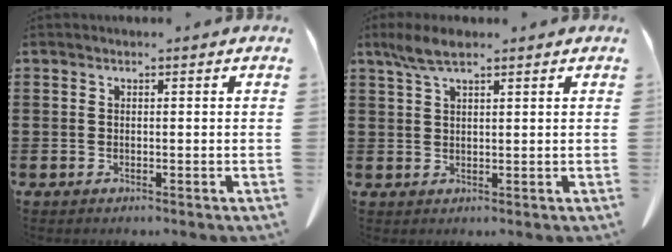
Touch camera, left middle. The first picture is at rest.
{"total": 4.3, "force": [2.7, 1.1, 3.2], "torque": [-0.077, -0.002, 0.048]}